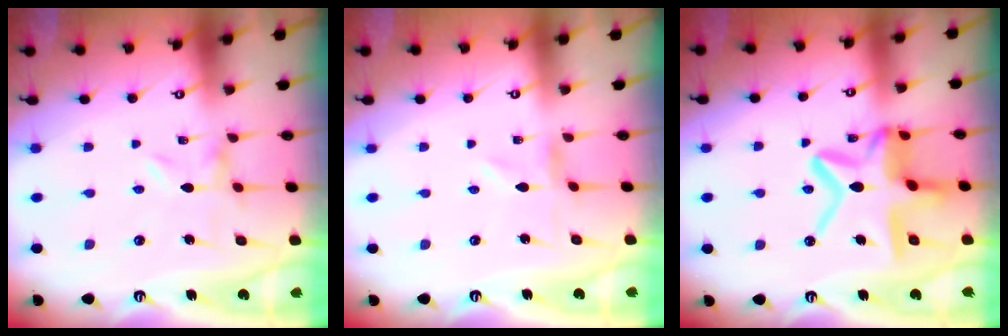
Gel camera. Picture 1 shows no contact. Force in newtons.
{"total": 0.8, "press": 0.8, "slide": 0.2}
{"total": 16.7, "press": 16.6, "slide": 1.0}